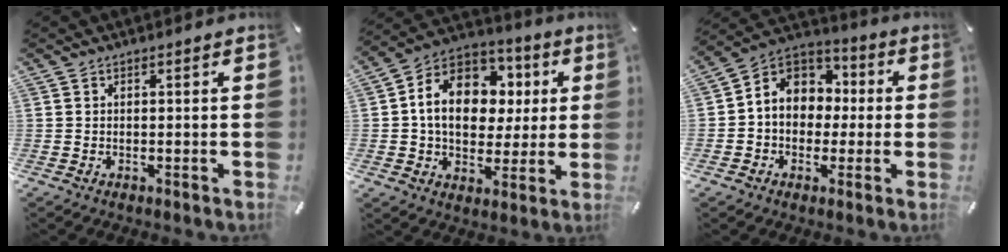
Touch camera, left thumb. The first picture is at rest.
{"total": 14.7, "force": [1.7, 11.8, 8.6], "torque": [-0.158, 0.006, 0.035]}
{"total": 9.6, "force": [0.7, 8.9, 3.4], "torque": [-0.090, -0.001, 0.014]}